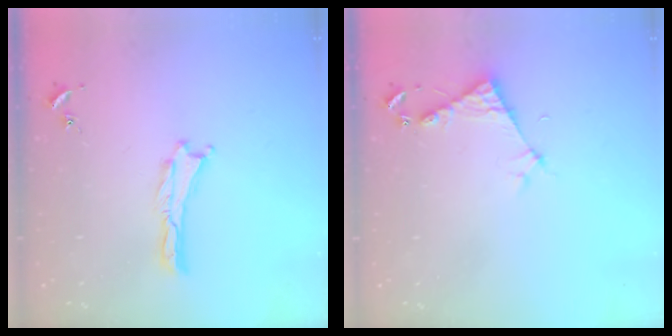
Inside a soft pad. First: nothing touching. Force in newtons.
{"total": 4.3, "press": 4.3, "slide": 0.4}